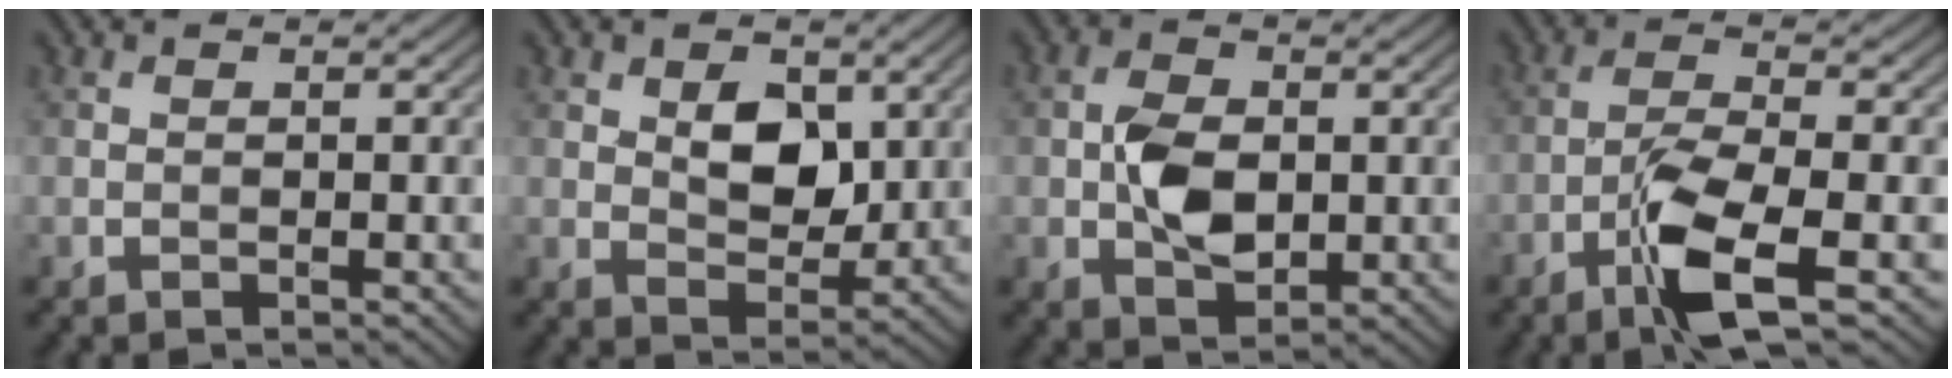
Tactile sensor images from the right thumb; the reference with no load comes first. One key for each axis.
{"total": 5.8, "fx": 1.8, "fy": 3.7, "fz": 4.1, "tx": -0.069, "ty": -0.007, "tz": 0.029}
{"total": 5.6, "fx": -0.4, "fy": 3.5, "fz": 4.3, "tx": -0.087, "ty": -0.003, "tz": -0.008}
{"total": 7.4, "fx": -3.5, "fy": 1.5, "fz": 6.3, "tx": -0.128, "ty": 0.005, "tz": -0.078}